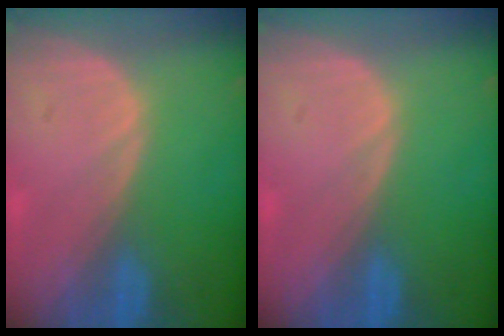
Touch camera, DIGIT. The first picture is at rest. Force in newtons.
{"total": 0.0}